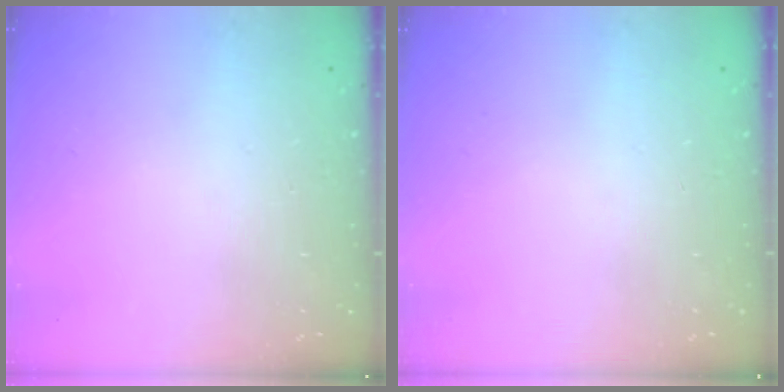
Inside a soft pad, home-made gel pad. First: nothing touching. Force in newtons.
{"total": 0.0}